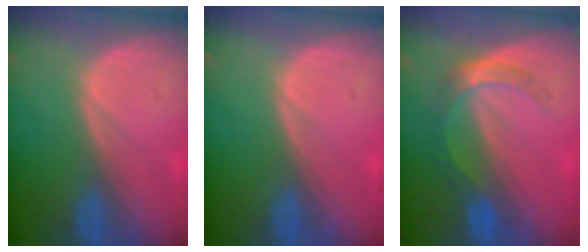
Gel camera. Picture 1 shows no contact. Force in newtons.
{"total": 0.0}
{"total": 5.4, "press": 4.8, "slide": 2.4}